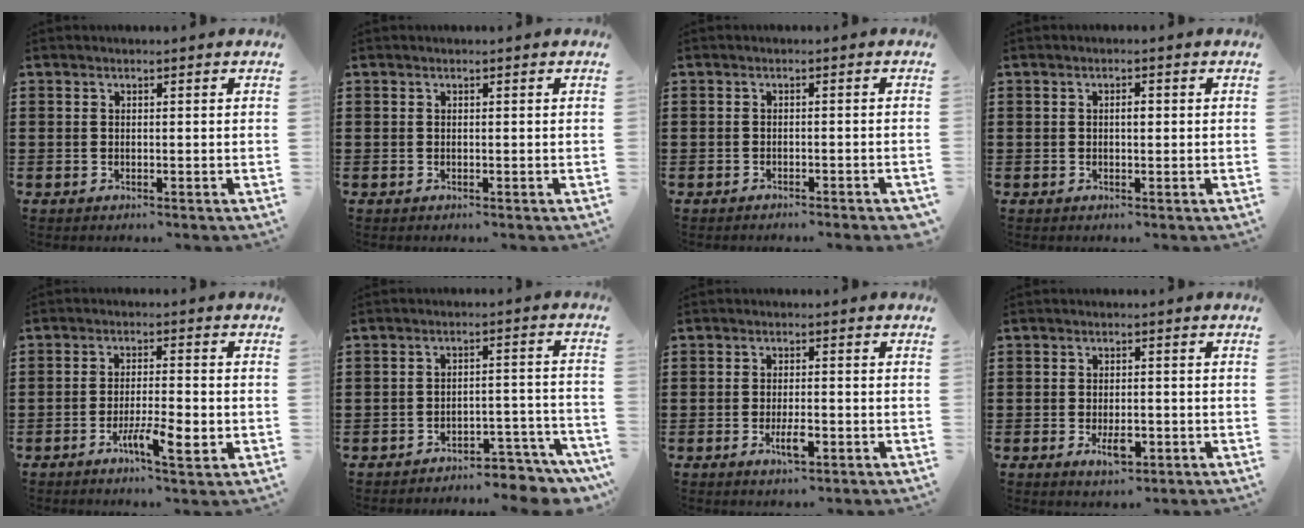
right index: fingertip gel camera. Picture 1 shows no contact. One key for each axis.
{"total": 0.0}
{"total": 1.3, "fx": -1.2, "fy": 0.0, "fz": 0.5, "tx": -0.010, "ty": 0.000, "tz": -0.023}
{"total": 1.4, "fx": 0.0, "fy": 0.5, "fz": 1.3, "tx": -0.026, "ty": 0.002, "tz": -0.001}
{"total": 6.6, "fx": -2.9, "fy": 1.7, "fz": 5.7, "tx": -0.098, "ty": -0.003, "tz": -0.049}
{"total": 4.6, "fx": -4.4, "fy": 0.6, "fz": 1.3, "tx": -0.024, "ty": 0.006, "tz": -0.088}
{"total": 3.7, "fx": -1.4, "fy": 1.1, "fz": 3.2, "tx": -0.069, "ty": -0.004, "tz": -0.029}
{"total": 3.8, "fx": -1.3, "fy": 1.6, "fz": 3.2, "tx": -0.053, "ty": -0.004, "tz": -0.025}